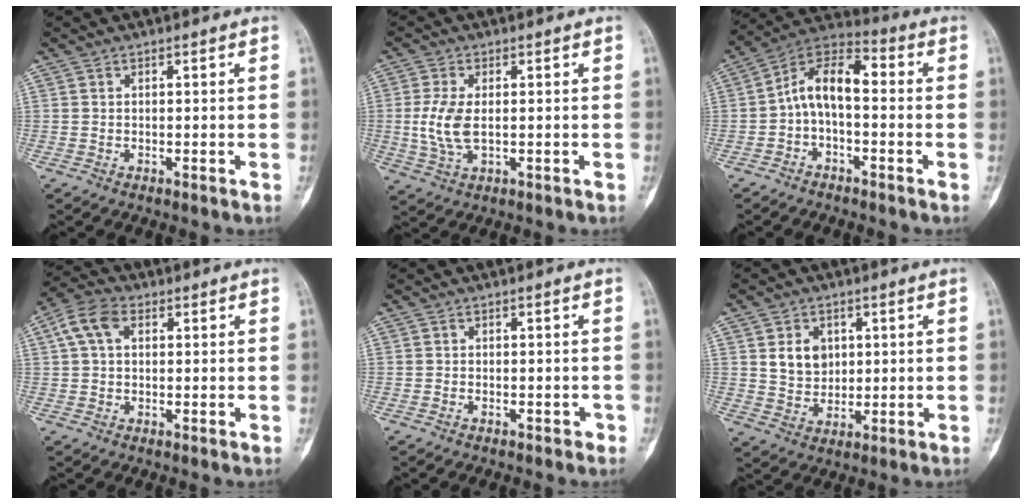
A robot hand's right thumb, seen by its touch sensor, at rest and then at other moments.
{"total": 6.6, "force": [-0.2, 3.3, 5.7], "torque": [-0.134, -0.005, -0.001]}
{"total": 9.9, "force": [-0.8, 5.2, 8.4], "torque": [-0.136, 0.046, -0.029]}
{"total": 6.3, "force": [2.0, 4.0, 4.4], "torque": [-0.090, 0.019, 0.034]}
{"total": 1.1, "force": [-0.7, 0.6, 0.5], "torque": [-0.006, 0.007, -0.008]}
{"total": 6.1, "force": [1.9, 4.9, 3.2], "torque": [-0.031, -0.014, 0.042]}